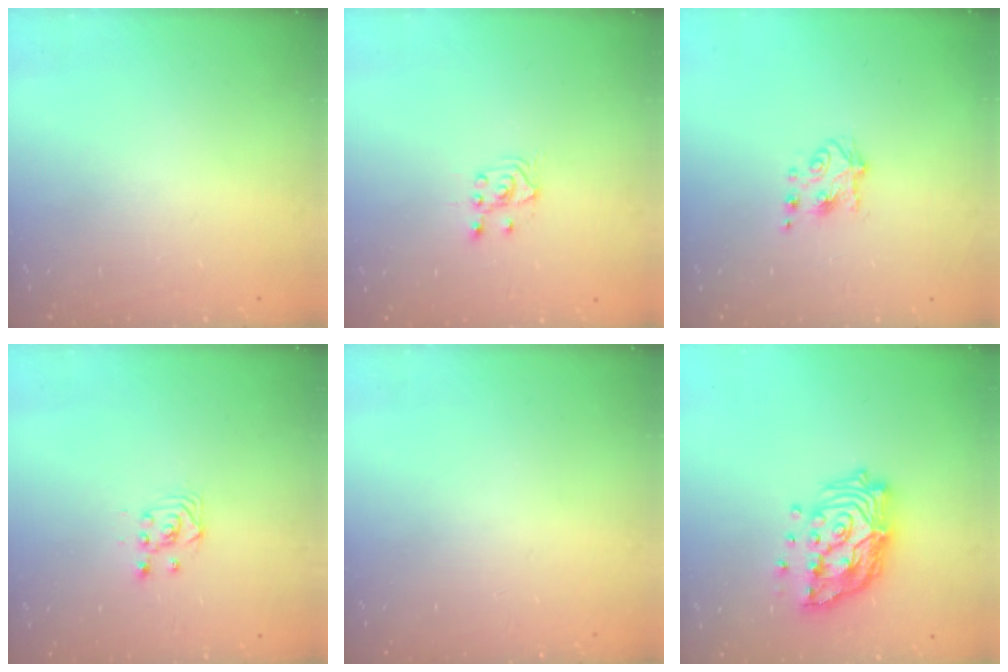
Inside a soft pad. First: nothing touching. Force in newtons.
{"total": 2.5, "press": 2.4, "slide": 0.7}
{"total": 5.3, "press": 5.2, "slide": 0.8}
{"total": 3.3, "press": 3.3, "slide": 0.1}
{"total": 0.0}
{"total": 17.0, "press": 16.8, "slide": 2.2}